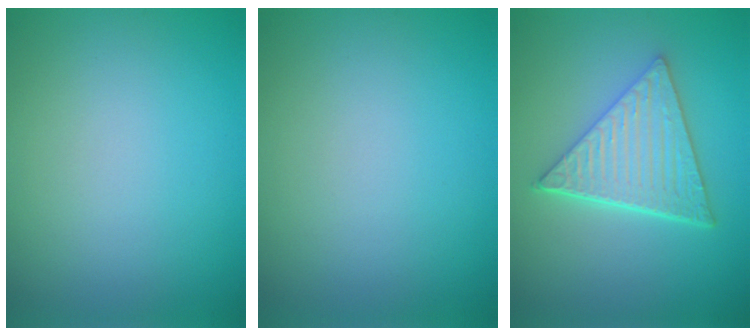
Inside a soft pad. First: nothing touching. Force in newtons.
{"total": 0.0}
{"total": 6.1, "press": 4.6, "slide": 4.1}